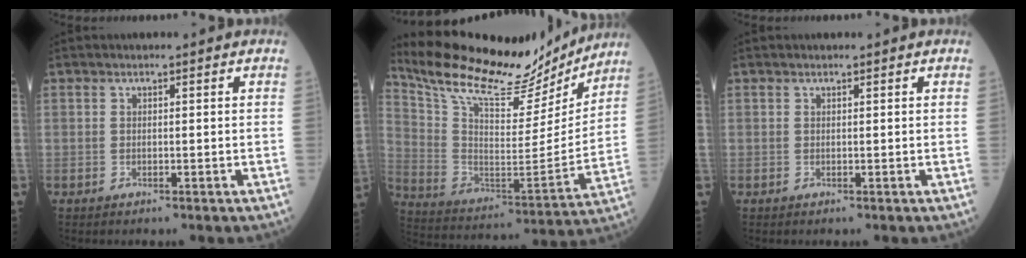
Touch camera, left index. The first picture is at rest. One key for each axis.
{"total": 22.5, "fx": 20.4, "fy": 4.8, "fz": 8.0, "tx": -0.150, "ty": -0.026, "tz": 0.323}
{"total": 0.6, "fx": 0.6, "fy": 0.0, "fz": 0.2, "tx": -0.003, "ty": 0.007, "tz": 0.011}